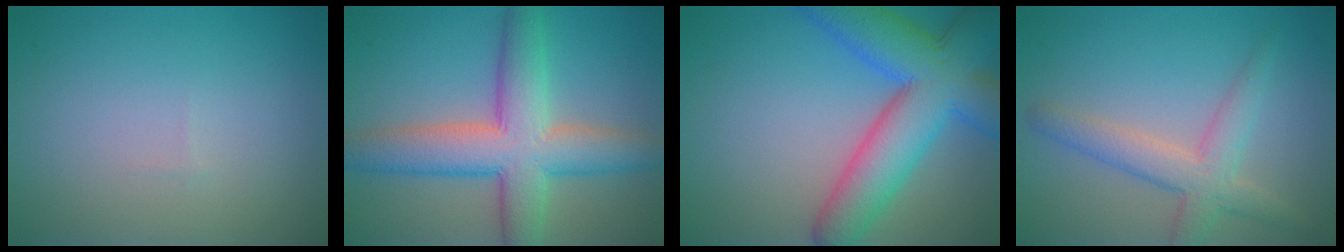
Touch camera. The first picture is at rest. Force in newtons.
{"total": 8.4, "press": 8.4, "slide": 0.3}
{"total": 10.0, "press": 10.0, "slide": 0.5}
{"total": 4.0, "press": 3.9, "slide": 0.2}